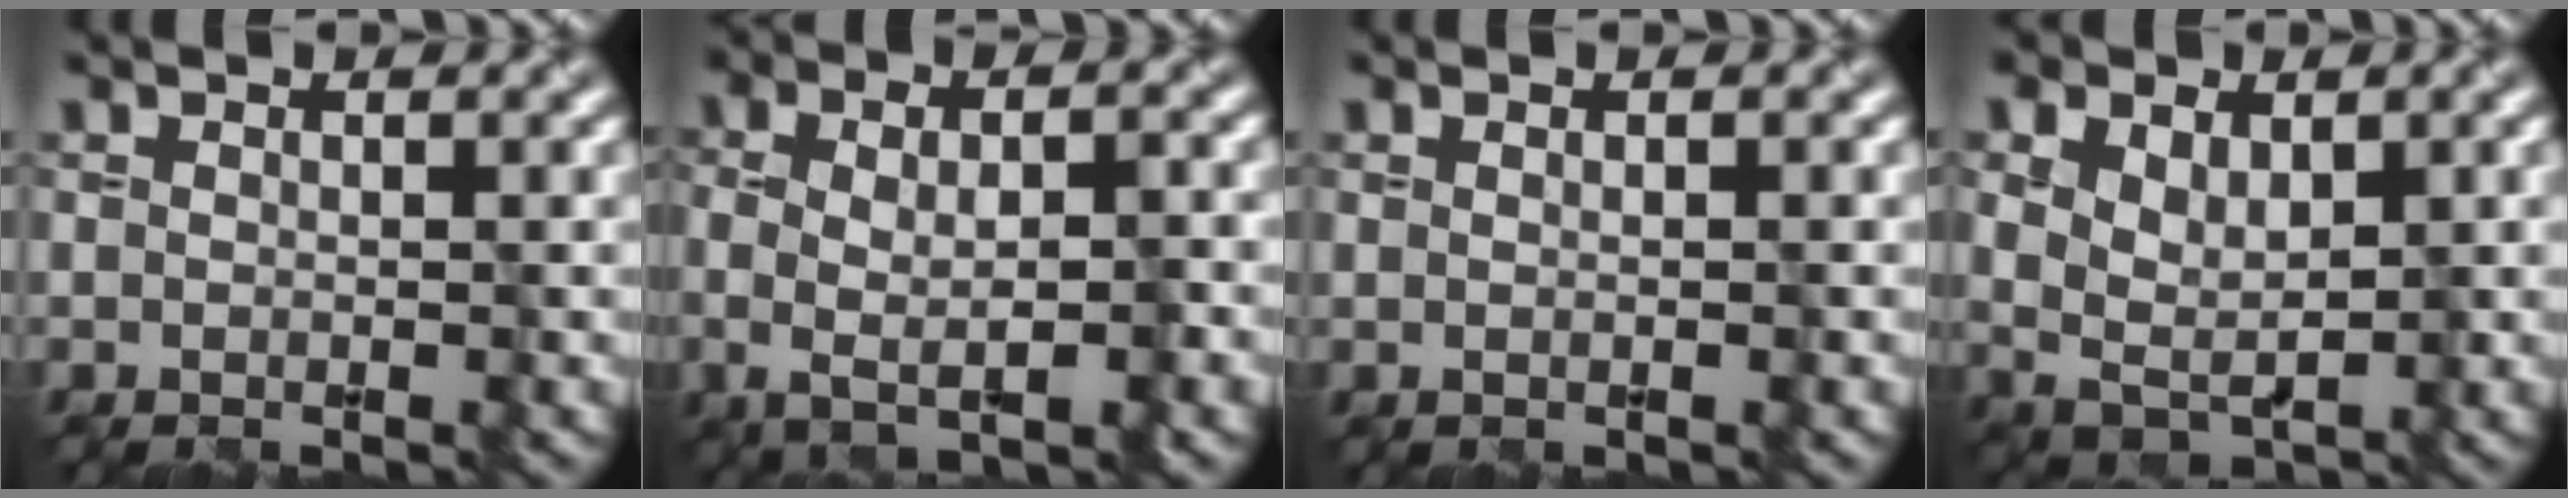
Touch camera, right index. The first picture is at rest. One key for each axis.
{"total": 4.7, "fx": -1.1, "fy": 1.6, "fz": 4.3, "tx": -0.080, "ty": -0.013, "tz": -0.006}
{"total": 1.5, "fx": 0.4, "fy": 0.8, "fz": 1.2, "tx": -0.004, "ty": 0.006, "tz": -0.009}
{"total": 3.0, "fx": 0.8, "fy": 1.9, "fz": 2.1, "tx": -0.051, "ty": -0.008, "tz": 0.029}